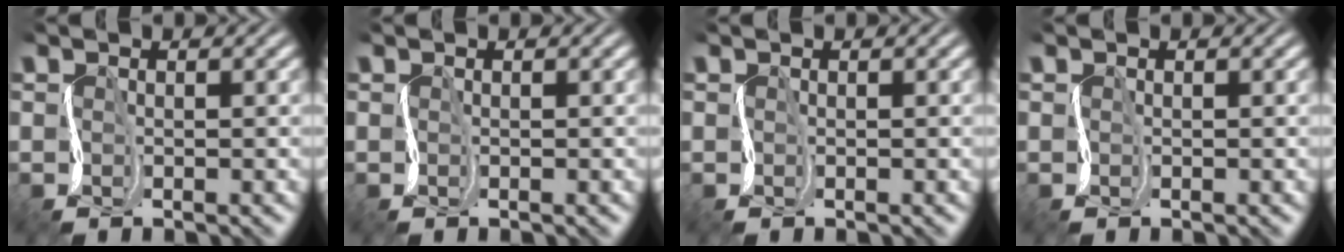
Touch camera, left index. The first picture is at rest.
{"total": 0.0}
{"total": 0.0}
{"total": 0.0}